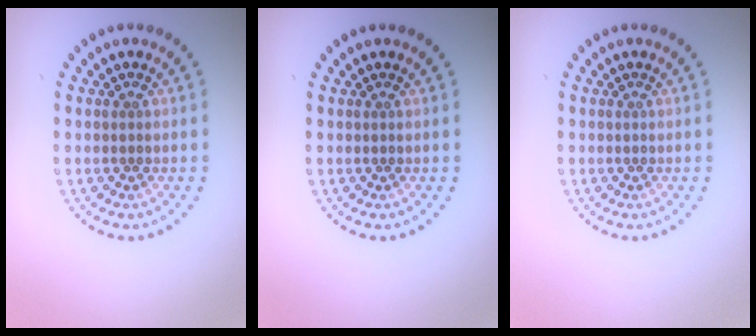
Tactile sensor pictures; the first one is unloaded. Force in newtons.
{"total": 0.0}
{"total": 0.0}